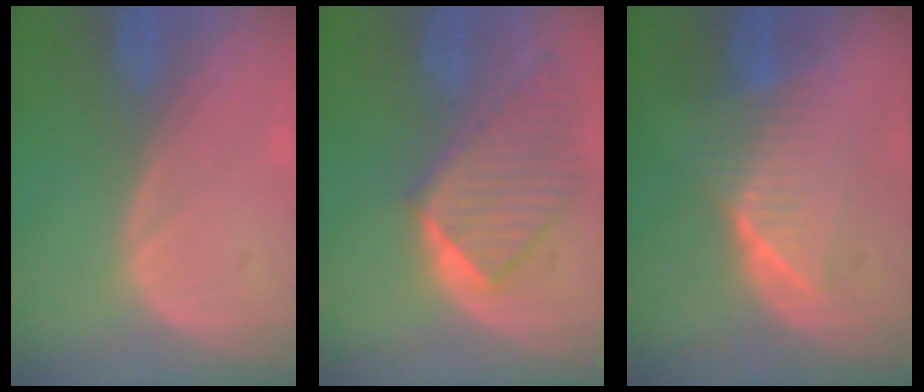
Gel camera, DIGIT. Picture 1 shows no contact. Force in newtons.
{"total": 9.1, "press": 8.1, "slide": 4.3}
{"total": 6.3, "press": 6.2, "slide": 1.0}